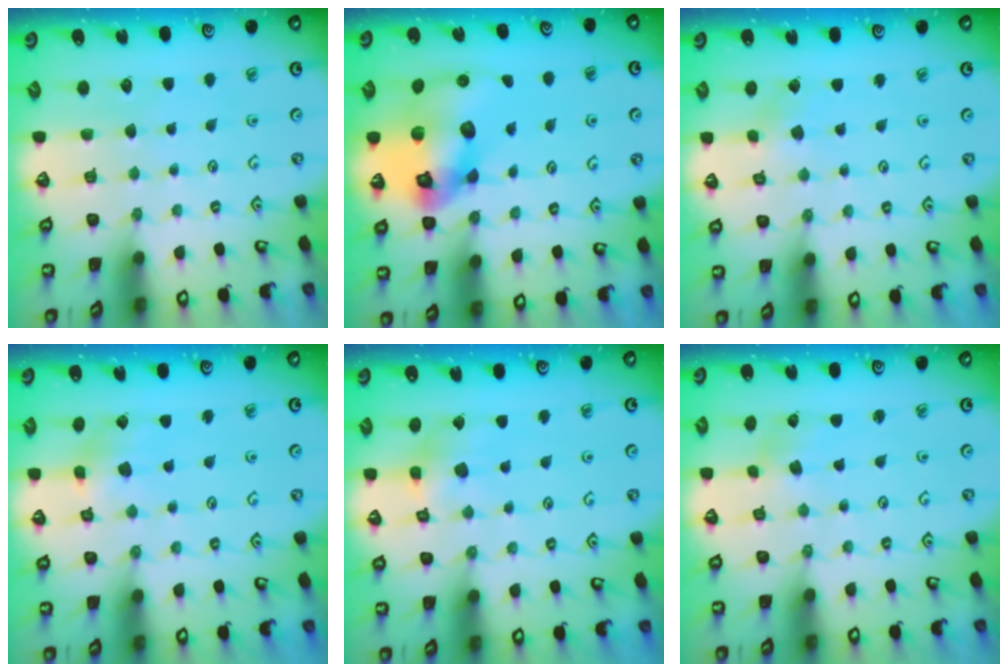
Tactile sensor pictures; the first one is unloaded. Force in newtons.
{"total": 19.8, "press": 19.6, "slide": 2.8}
{"total": 2.2, "press": 2.2, "slide": 0.1}
{"total": 5.2, "press": 5.2, "slide": 0.5}
{"total": 8.9, "press": 8.9, "slide": 1.0}
{"total": 2.7, "press": 2.7, "slide": 0.3}